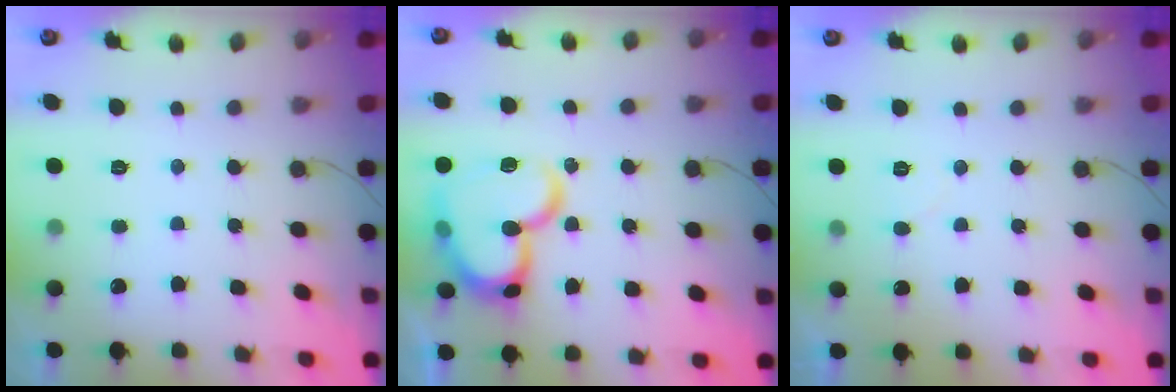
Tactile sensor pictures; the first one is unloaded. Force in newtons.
{"total": 20.6, "press": 20.4, "slide": 2.6}
{"total": 3.2, "press": 3.2, "slide": 0.3}